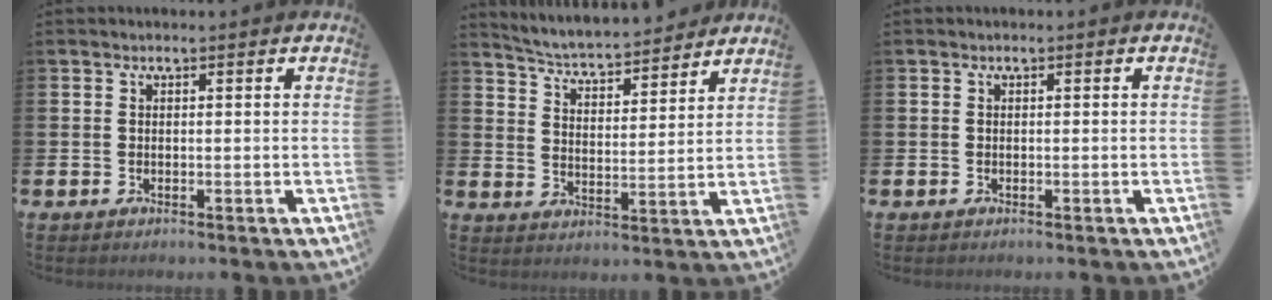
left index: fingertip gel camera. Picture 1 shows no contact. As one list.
[{"total": 4.9, "force": [4.9, 0.6, 0.8], "torque": [-0.041, -0.044, 0.080]}, {"total": 0.0}]